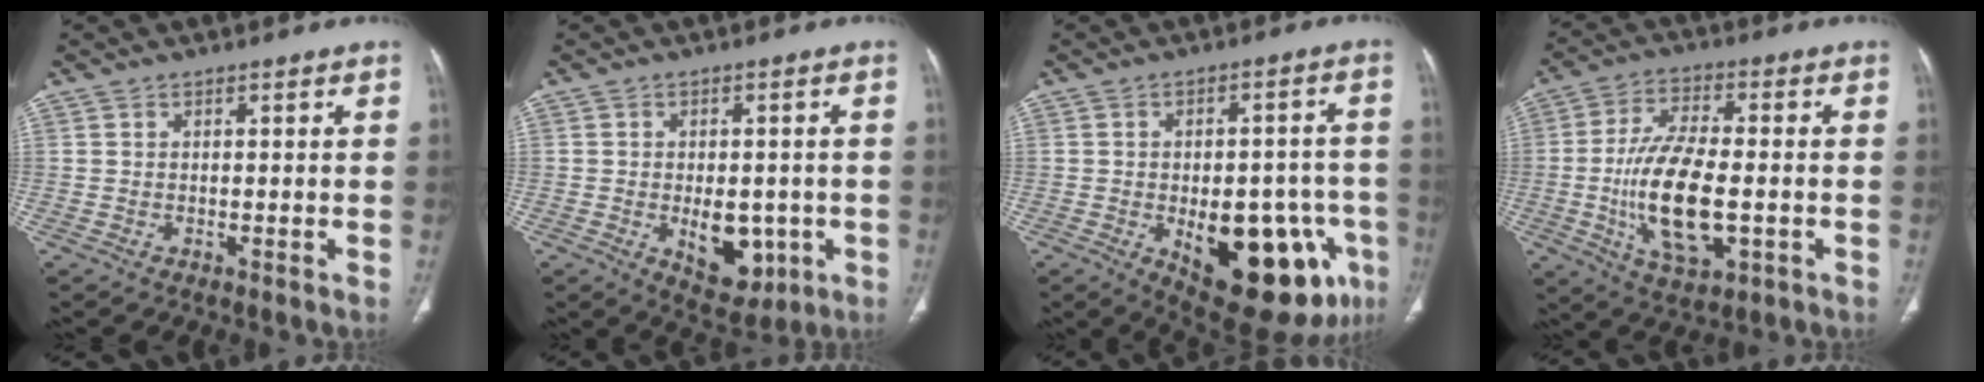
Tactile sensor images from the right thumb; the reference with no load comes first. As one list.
[{"total": 9.0, "force": [-2.2, 5.5, 6.9], "torque": [-0.068, -0.002, -0.013]}, {"total": 22.8, "force": [-7.7, 10.8, 18.6], "torque": [-0.191, 0.018, -0.079]}, {"total": 15.9, "force": [-2.7, 7.1, 14.0], "torque": [-0.260, 0.002, -0.041]}]